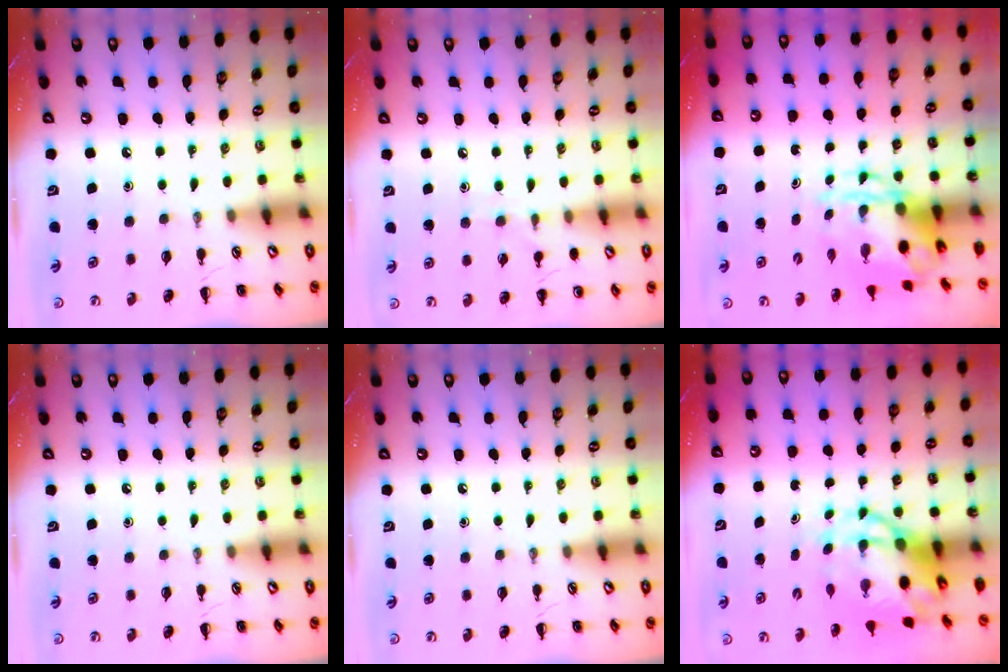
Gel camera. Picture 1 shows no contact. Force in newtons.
{"total": 6.4, "press": 6.1, "slide": 1.9}
{"total": 5.7, "press": 5.5, "slide": 1.5}
{"total": 0.0}
{"total": 0.0}
{"total": 8.0, "press": 7.7, "slide": 2.1}